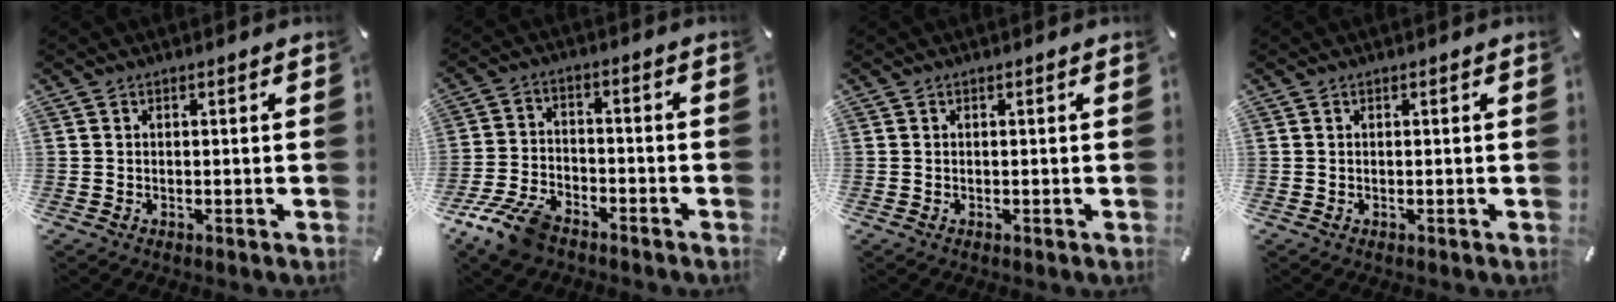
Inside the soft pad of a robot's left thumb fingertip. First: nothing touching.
{"total": 10.1, "force": [-7.3, 4.9, 5.0], "torque": [-0.105, 0.034, -0.137]}
{"total": 0.0}
{"total": 0.0}